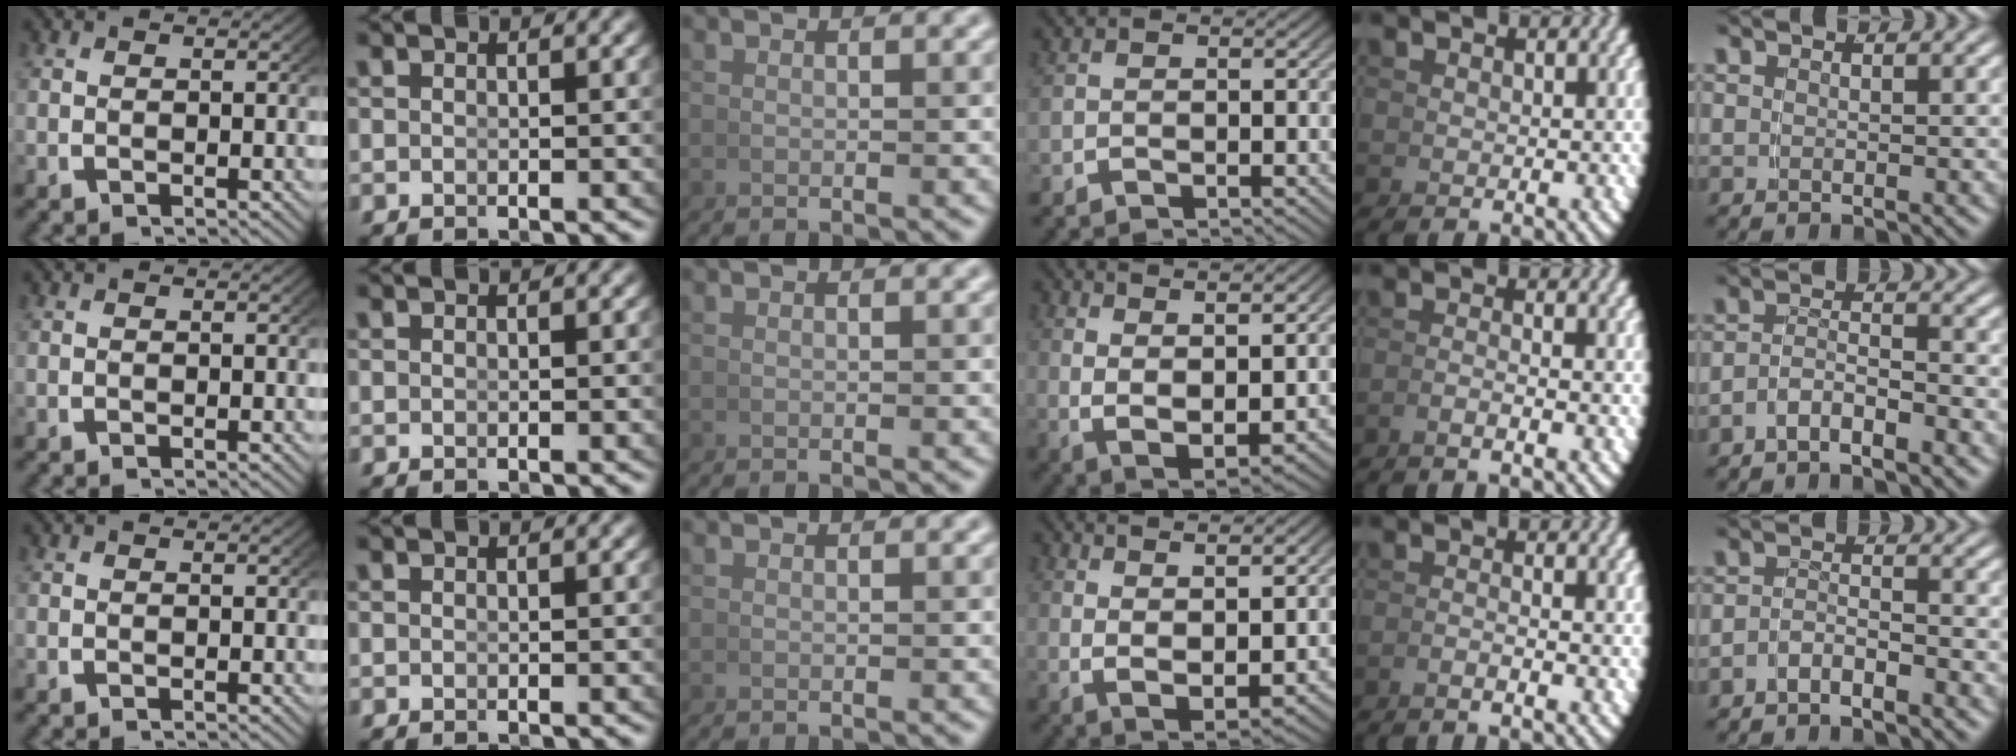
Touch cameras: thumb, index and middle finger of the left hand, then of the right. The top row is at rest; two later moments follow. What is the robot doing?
{"motion": "lift_and_place", "object": "hoodie"}